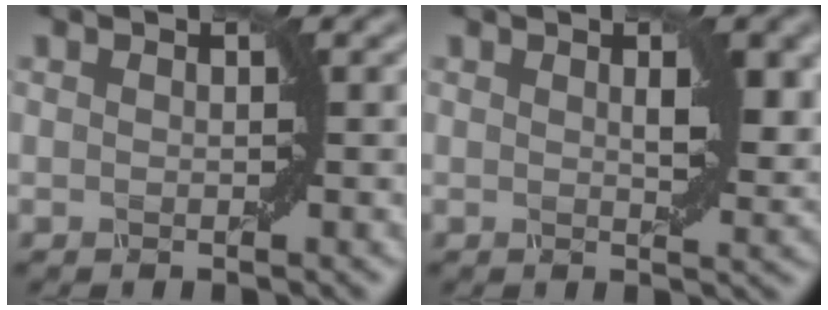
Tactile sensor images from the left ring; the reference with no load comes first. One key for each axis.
{"total": 3.4, "fx": 1.1, "fy": 1.1, "fz": 3.0, "tx": -0.043, "ty": -0.001, "tz": 0.021}